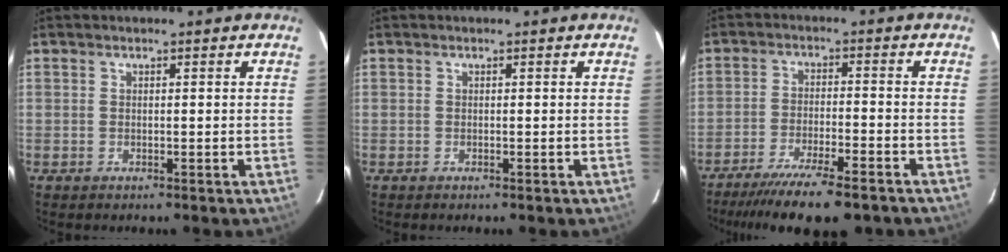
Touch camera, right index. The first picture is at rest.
{"total": 0.0}
{"total": 14.1, "force": [-11.5, 2.5, 7.9], "torque": [-0.164, -0.031, -0.182]}